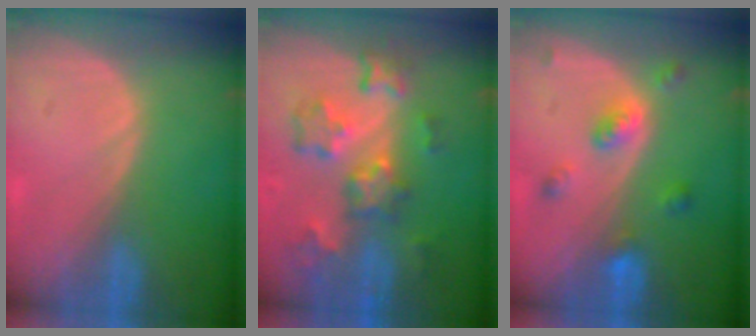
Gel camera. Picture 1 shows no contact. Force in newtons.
{"total": 9.2, "press": 8.1, "slide": 4.4}
{"total": 5.2, "press": 4.5, "slide": 2.6}